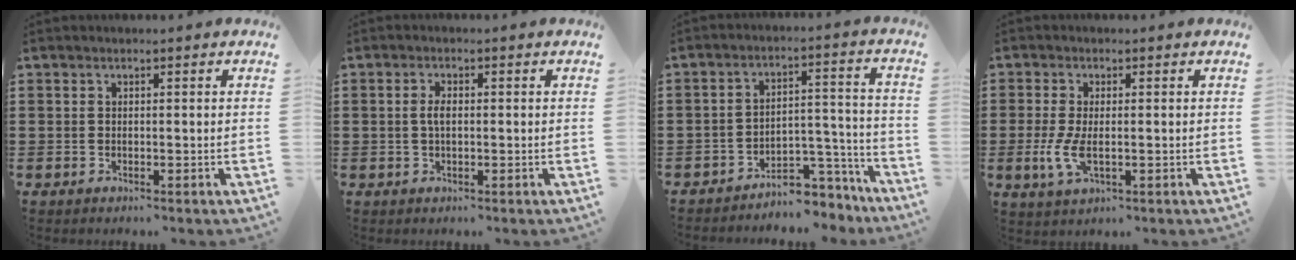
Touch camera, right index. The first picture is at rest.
{"total": 2.3, "force": [0.0, 0.9, 2.1], "torque": [-0.041, 0.001, -0.001]}
{"total": 5.4, "force": [-5.0, 1.5, 1.3], "torque": [-0.023, 0.013, -0.099]}
{"total": 4.6, "force": [-0.7, 1.8, 4.2], "torque": [-0.099, -0.009, -0.017]}